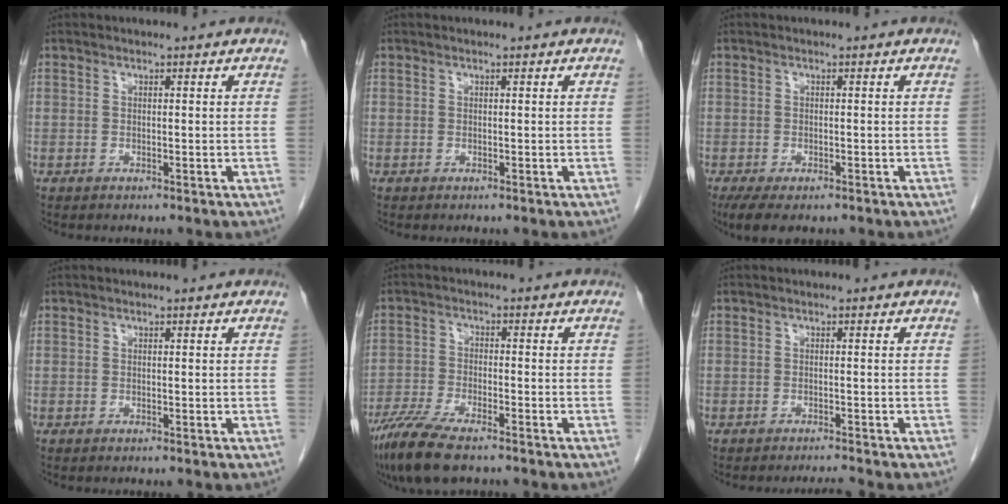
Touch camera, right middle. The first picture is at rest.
{"total": 0.0}
{"total": 4.6, "force": [-3.2, 1.7, 2.9], "torque": [-0.054, -0.013, -0.049]}
{"total": 0.0}
{"total": 9.4, "force": [-7.1, 1.9, 5.9], "torque": [-0.110, -0.024, -0.124]}
{"total": 1.7, "force": [-1.6, -0.7, 0.1], "torque": [-0.004, -0.008, -0.023]}